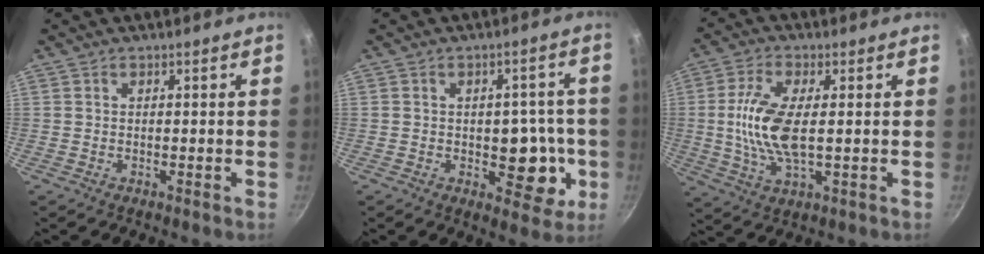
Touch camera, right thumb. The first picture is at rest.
{"total": 10.2, "force": [-2.0, 6.3, 7.8], "torque": [-0.048, 0.009, -0.021]}
{"total": 11.2, "force": [0.6, 4.8, 10.0], "torque": [-0.208, -0.001, 0.009]}